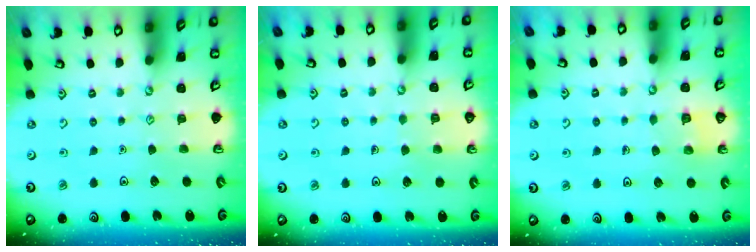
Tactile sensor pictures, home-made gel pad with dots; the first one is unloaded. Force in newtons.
{"total": 4.8, "press": 4.8, "slide": 0.4}
{"total": 2.8, "press": 2.8, "slide": 0.1}